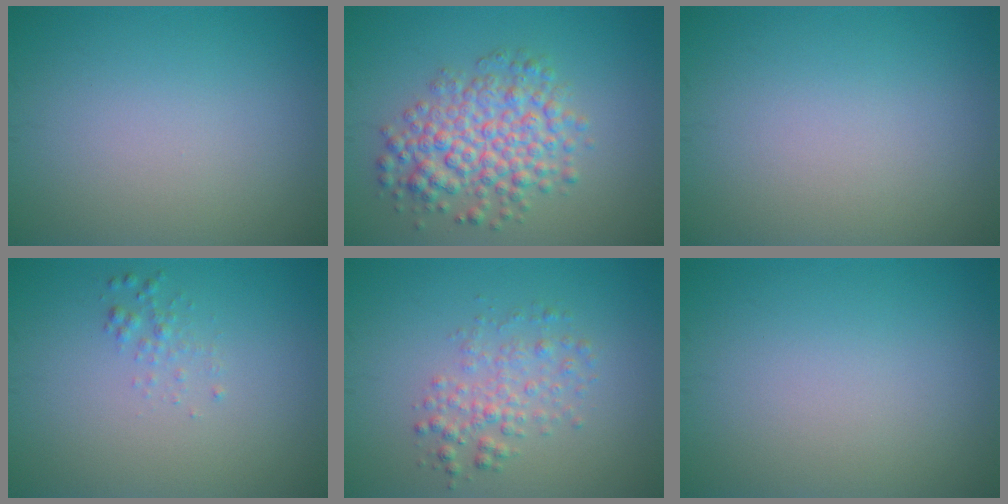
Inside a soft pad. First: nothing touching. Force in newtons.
{"total": 5.7, "press": 5.7, "slide": 0.1}
{"total": 0.0}
{"total": 1.0, "press": 1.0, "slide": 0.0}
{"total": 2.6, "press": 2.6, "slide": 0.1}
{"total": 0.0}